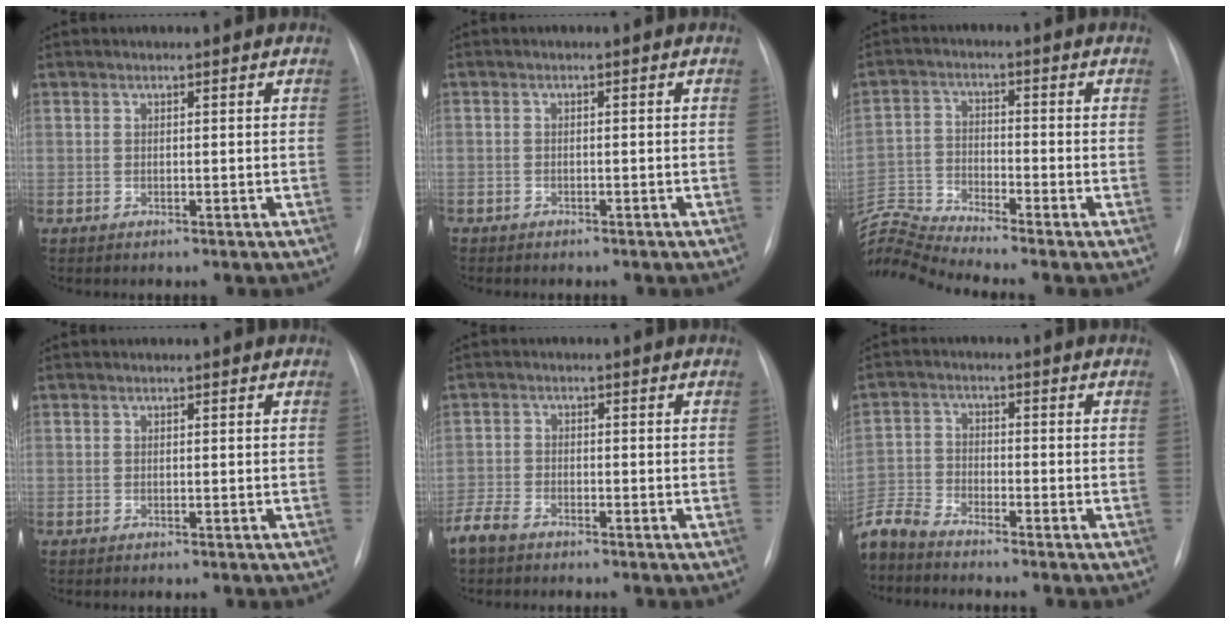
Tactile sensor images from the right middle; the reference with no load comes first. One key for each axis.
{"total": 1.6, "fx": -1.3, "fy": 0.8, "fz": 0.5, "tx": -0.012, "ty": 0.000, "tz": -0.014}
{"total": 9.9, "fx": -9.5, "fy": -2.7, "fz": 1.4, "tx": -0.044, "ty": 0.002, "tz": -0.186}
{"total": 0.0}
{"total": 3.6, "fx": -3.0, "fy": 1.3, "fz": 1.6, "tx": -0.037, "ty": -0.004, "tz": -0.059}
{"total": 7.1, "fx": -6.8, "fy": 1.1, "fz": 1.8, "tx": -0.045, "ty": -0.007, "tz": -0.139}